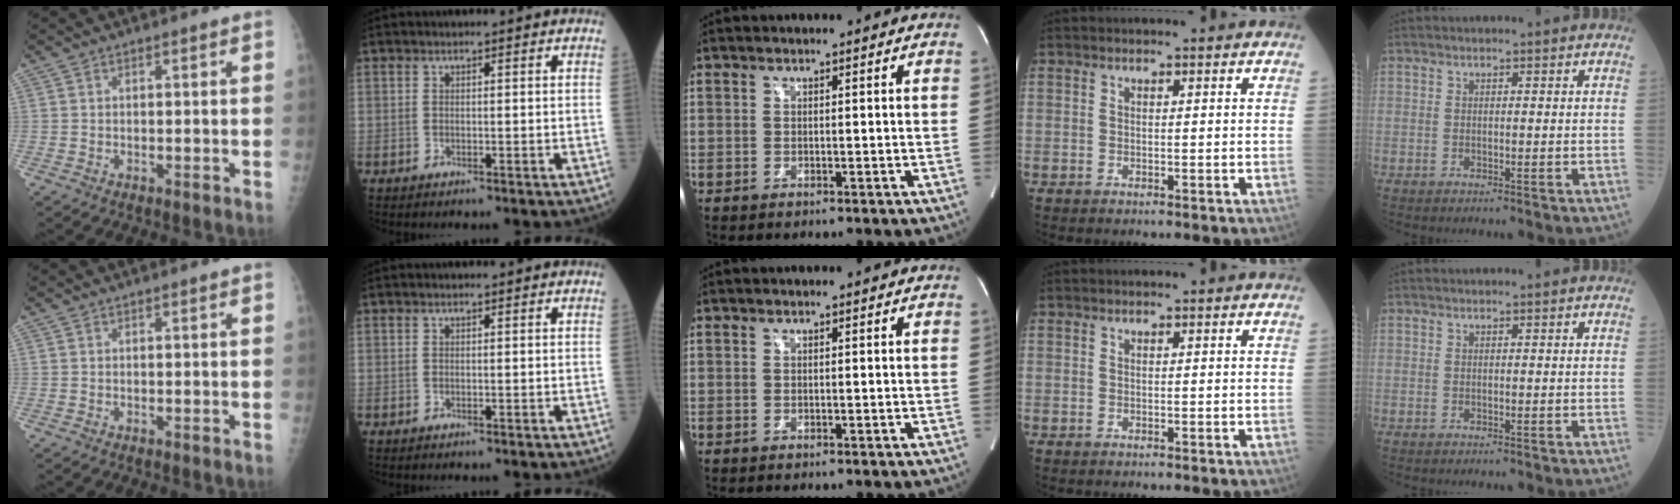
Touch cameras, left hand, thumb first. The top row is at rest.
{}